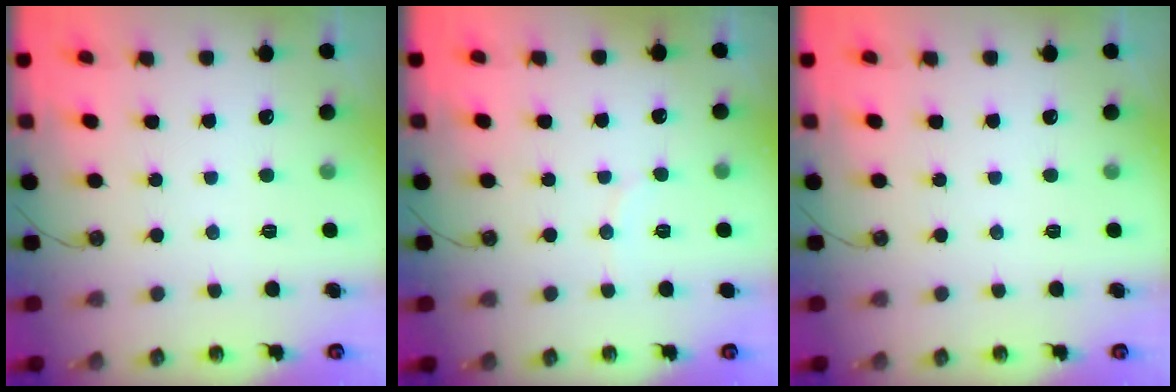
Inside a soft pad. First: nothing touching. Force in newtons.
{"total": 2.9, "press": 2.9, "slide": 0.3}
{"total": 0.0}